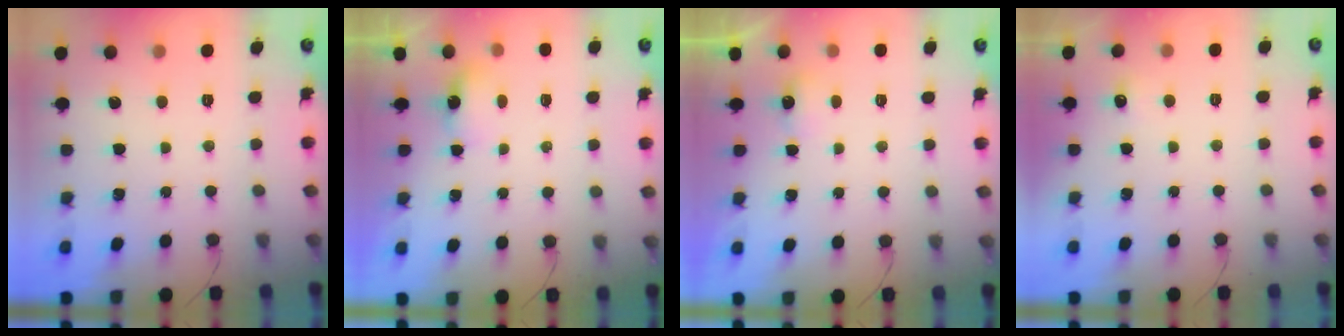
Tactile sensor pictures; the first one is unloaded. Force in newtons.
{"total": 3.9, "press": 3.8, "slide": 1.0}
{"total": 2.4, "press": 2.3, "slide": 0.6}
{"total": 11.2, "press": 3.5, "slide": 10.6}